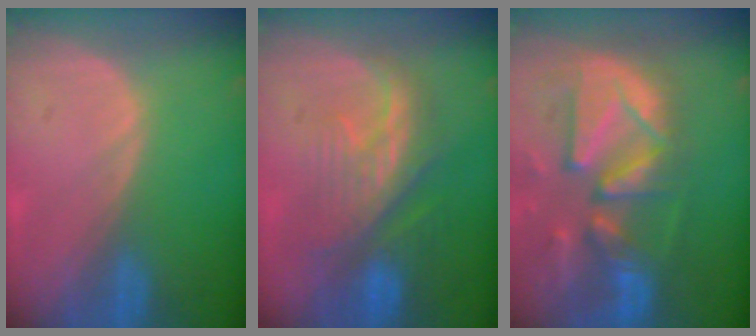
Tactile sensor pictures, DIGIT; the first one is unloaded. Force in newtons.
{"total": 9.2, "press": 8.7, "slide": 3.2}
{"total": 13.3, "press": 11.4, "slide": 6.8}